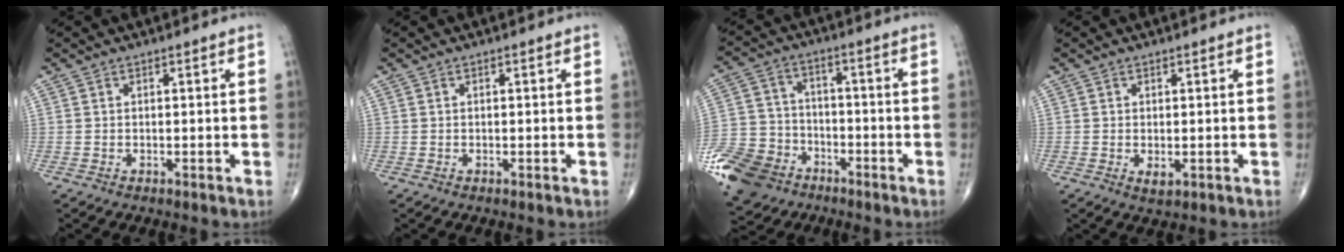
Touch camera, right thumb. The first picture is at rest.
{"total": 0.0}
{"total": 14.1, "force": [-8.2, 10.0, 5.5], "torque": [-0.109, 0.032, -0.154]}
{"total": 1.7, "force": [-0.3, 0.9, 1.4], "torque": [-0.021, -0.004, -0.001]}